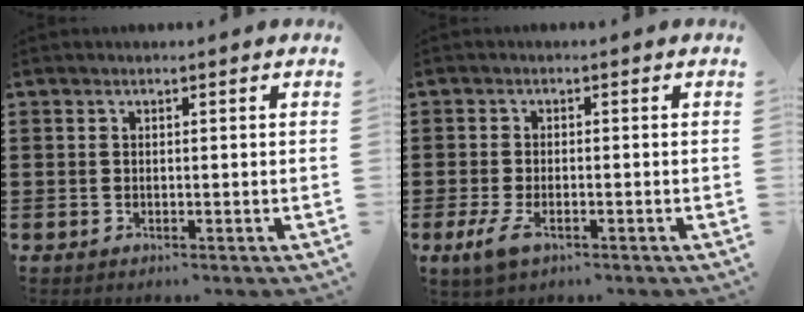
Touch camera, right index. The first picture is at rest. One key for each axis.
{"total": 3.1, "fx": -1.4, "fy": 1.3, "fz": 2.5, "tx": -0.063, "ty": -0.006, "tz": -0.032}